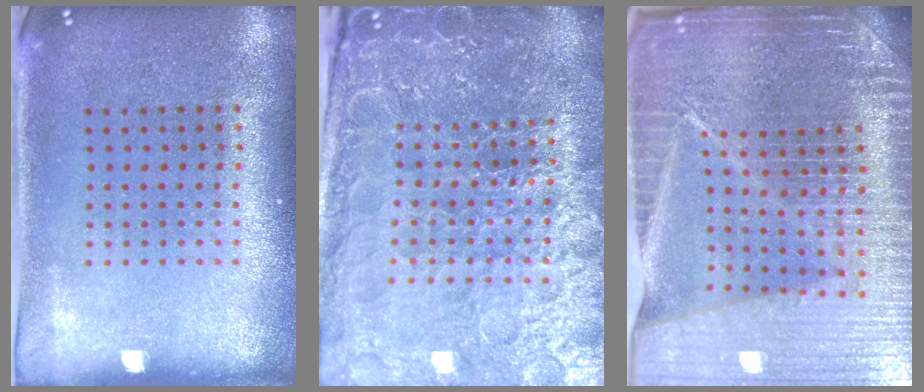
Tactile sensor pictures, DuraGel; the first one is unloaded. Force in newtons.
{"total": 5.8, "press": 5.2, "slide": 2.5}
{"total": 6.9, "press": 5.9, "slide": 3.6}